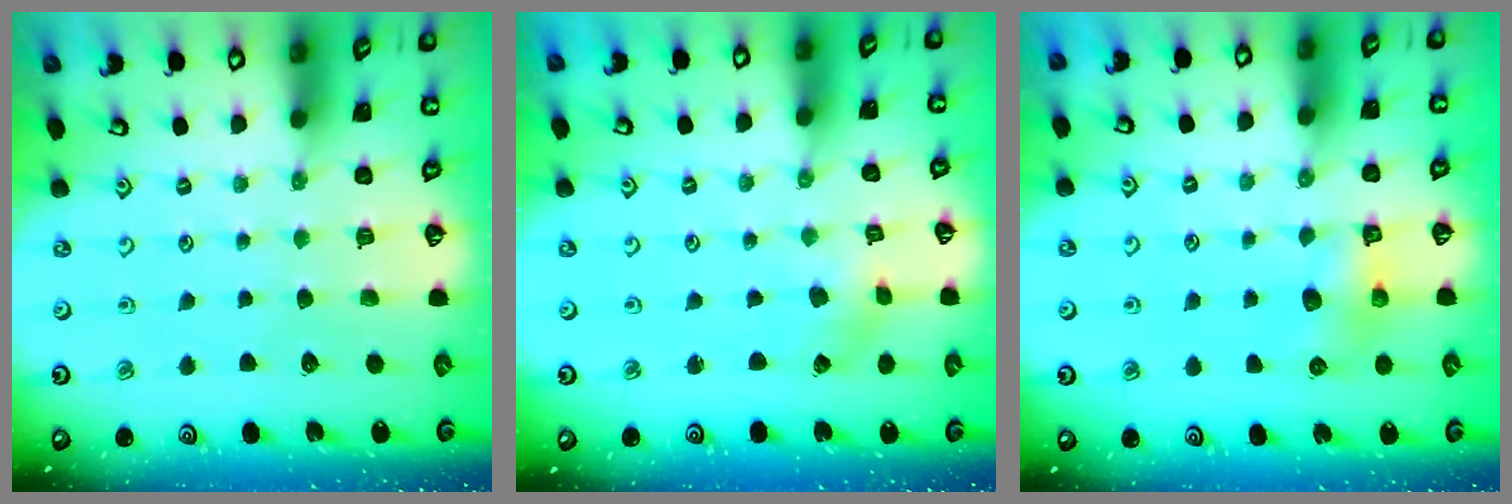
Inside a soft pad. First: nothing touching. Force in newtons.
{"total": 0.0}
{"total": 7.8, "press": 7.8, "slide": 0.5}